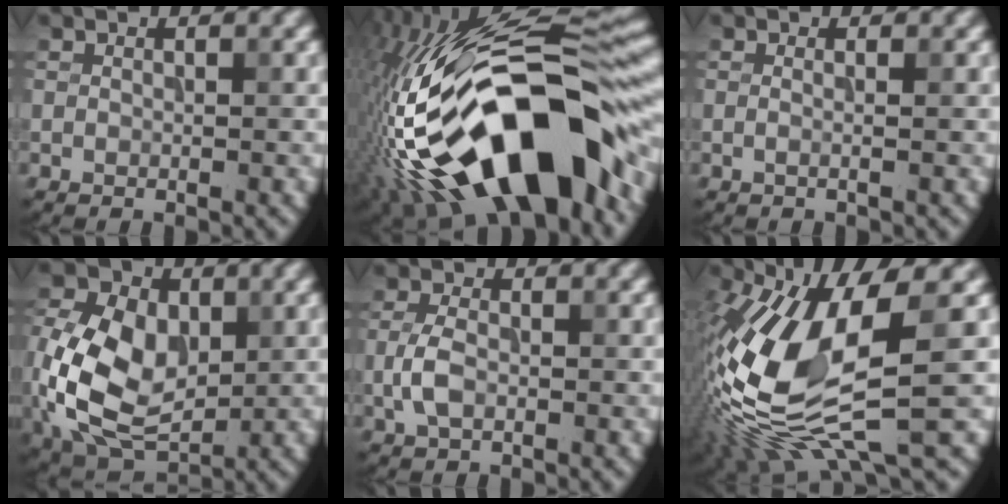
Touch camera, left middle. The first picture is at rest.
{"total": 19.0, "force": [-6.8, 7.7, 15.9], "torque": [-0.266, 0.022, -0.115]}
{"total": 1.3, "force": [0.1, 0.6, 1.2], "torque": [-0.008, -0.008, -0.013]}
{"total": 11.5, "force": [-0.1, 8.0, 8.3], "torque": [-0.189, -0.005, -0.007]}
{"total": 2.6, "force": [-0.5, 1.5, 2.0], "torque": [-0.046, 0.001, -0.014]}
{"total": 12.7, "force": [-0.3, 4.4, 11.9], "torque": [-0.258, -0.013, -0.008]}